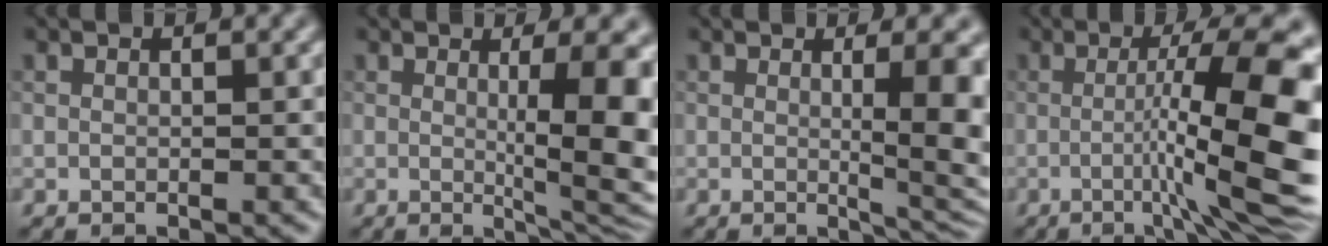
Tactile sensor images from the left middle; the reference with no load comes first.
{"total": 8.9, "force": [0.4, 2.2, 8.6], "torque": [-0.109, -0.011, 0.010]}
{"total": 6.7, "force": [0.4, 1.8, 6.4], "torque": [-0.072, -0.007, 0.011]}
{"total": 12.6, "force": [-1.9, 2.3, 12.2], "torque": [-0.170, 0.008, -0.029]}